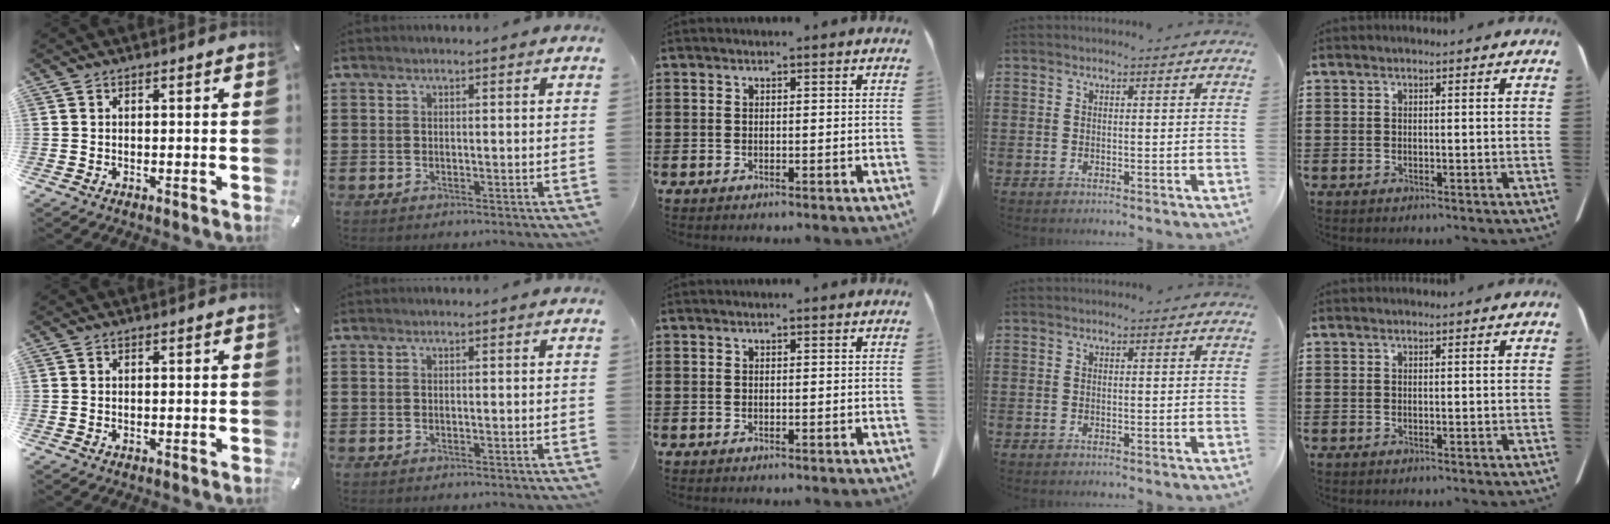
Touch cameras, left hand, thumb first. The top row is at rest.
{}